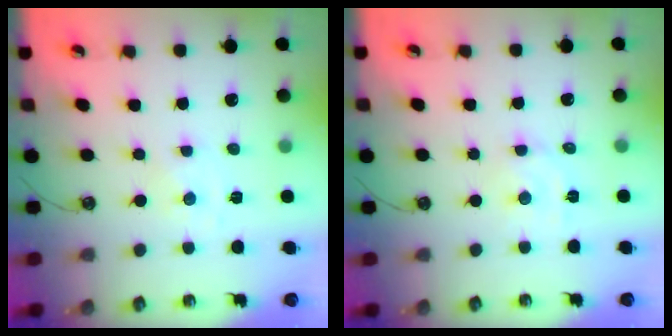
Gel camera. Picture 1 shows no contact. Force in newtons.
{"total": 3.6, "press": 3.6, "slide": 0.5}